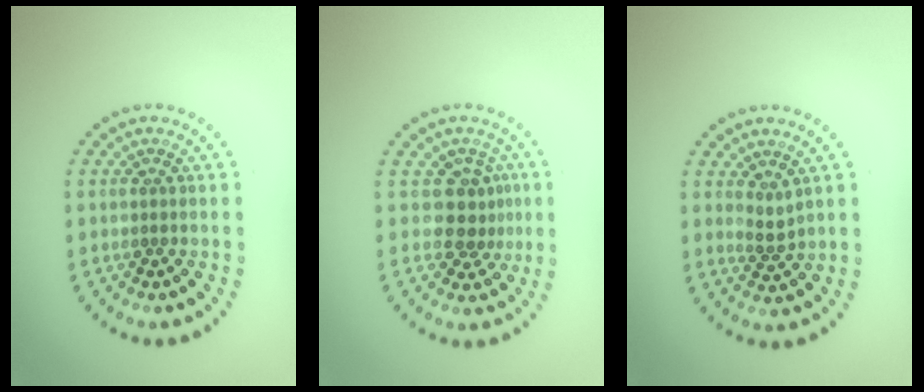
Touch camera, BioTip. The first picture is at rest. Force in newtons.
{"total": 2.8, "press": 2.1, "slide": 1.9}
{"total": 1.3, "press": 0.9, "slide": 0.9}